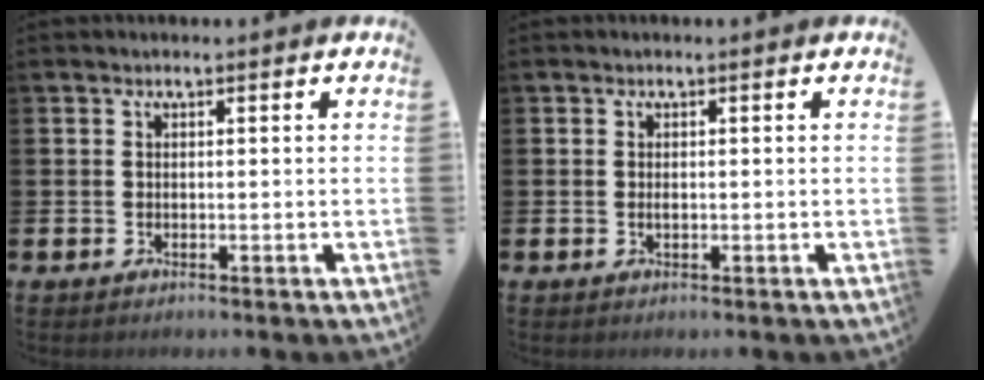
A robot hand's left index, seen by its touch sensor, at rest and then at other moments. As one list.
[{"total": 0.5, "force": [0.0, 0.2, 0.5], "torque": [-0.013, 0.001, 0.002]}]